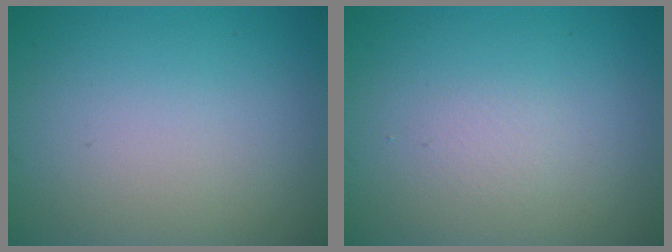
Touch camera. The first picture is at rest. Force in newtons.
{"total": 0.7, "press": 0.7, "slide": 0.0}